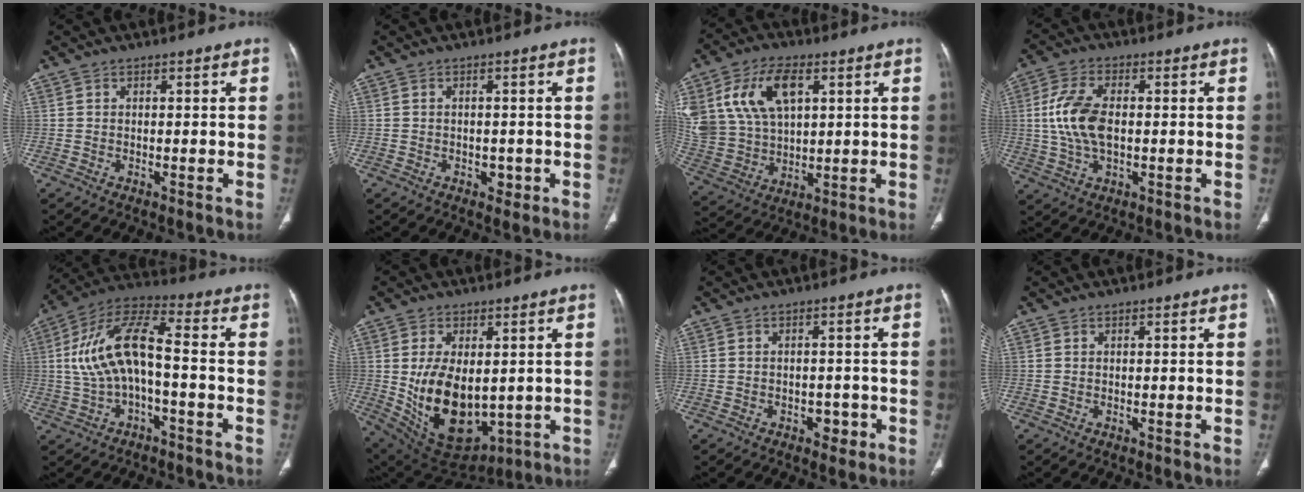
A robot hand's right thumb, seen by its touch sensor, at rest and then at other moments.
{"total": 1.7, "force": [-0.6, 1.3, 0.9], "torque": [-0.004, 0.002, -0.005]}
{"total": 19.9, "force": [7.2, 12.5, 13.7], "torque": [-0.279, -0.009, 0.145]}
{"total": 10.1, "force": [0.4, 5.5, 8.5], "torque": [-0.182, 0.006, 0.010]}
{"total": 13.4, "force": [-0.6, 6.0, 12.0], "torque": [-0.238, 0.047, -0.015]}
{"total": 16.9, "force": [-0.5, 10.0, 13.6], "torque": [-0.220, -0.017, 0.028]}
{"total": 2.7, "force": [-1.3, 1.9, 1.5], "torque": [-0.007, 0.008, -0.015]}
{"total": 0.0}